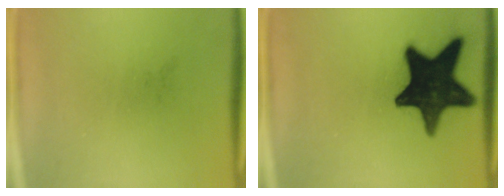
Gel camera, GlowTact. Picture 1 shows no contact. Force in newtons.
{"total": 18.4}